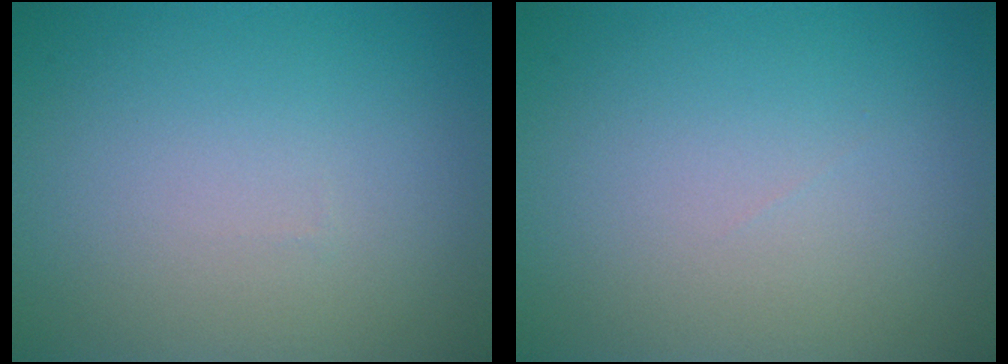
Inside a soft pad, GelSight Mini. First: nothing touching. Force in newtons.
{"total": 0.0}